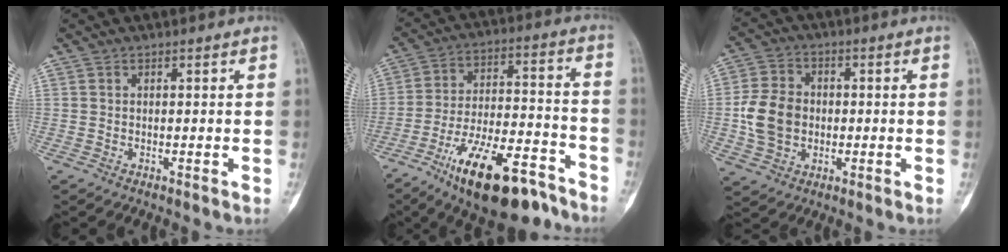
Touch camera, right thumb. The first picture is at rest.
{"total": 20.6, "force": [-13.2, 7.5, 13.9], "torque": [-0.218, 0.080, -0.217]}
{"total": 10.0, "force": [-0.8, 8.0, 6.0], "torque": [-0.097, 0.011, -0.015]}